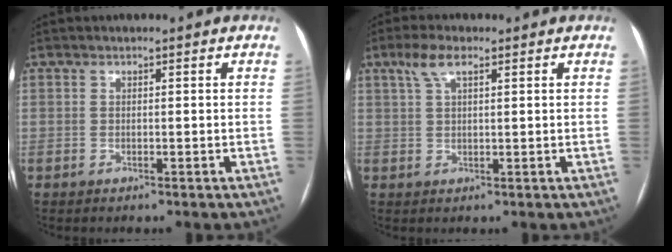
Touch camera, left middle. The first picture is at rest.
{"total": 3.8, "force": [2.2, 1.0, 2.9], "torque": [-0.068, 0.017, 0.047]}